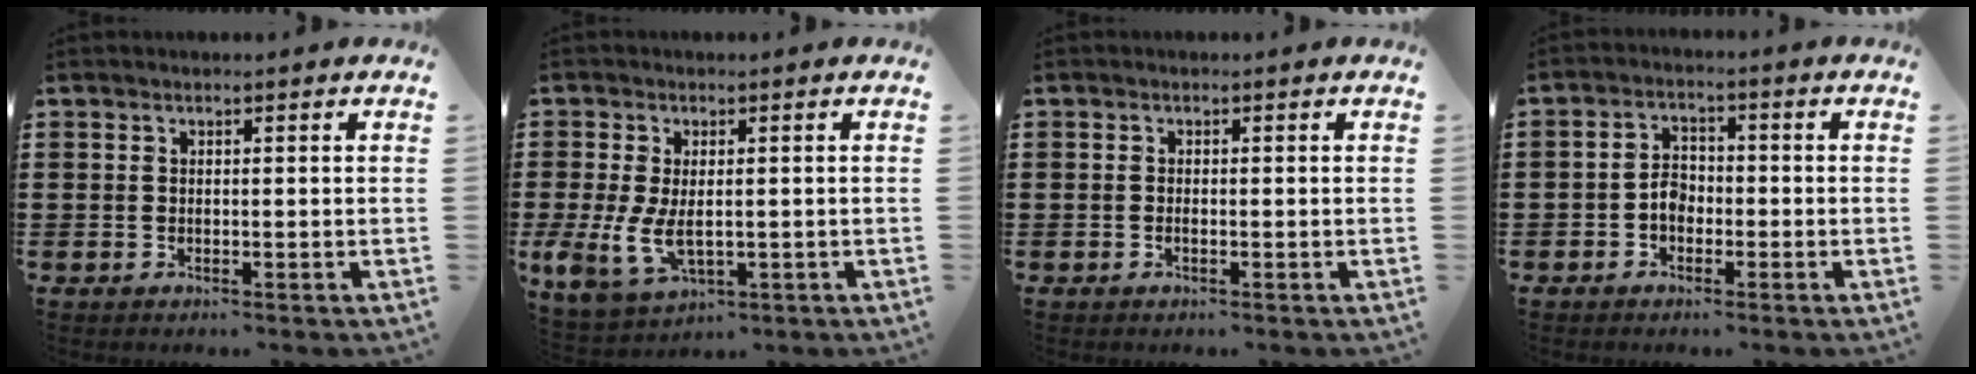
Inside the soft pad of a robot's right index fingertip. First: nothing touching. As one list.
[{"total": 6.8, "force": [-0.2, 4.0, 5.5], "torque": [-0.136, -0.006, -0.003]}, {"total": 0.5, "force": [-0.3, 0.1, 0.4], "torque": [-0.008, -0.003, -0.004]}, {"total": 3.1, "force": [-1.2, 2.2, 1.9], "torque": [-0.046, 0.004, -0.027]}]